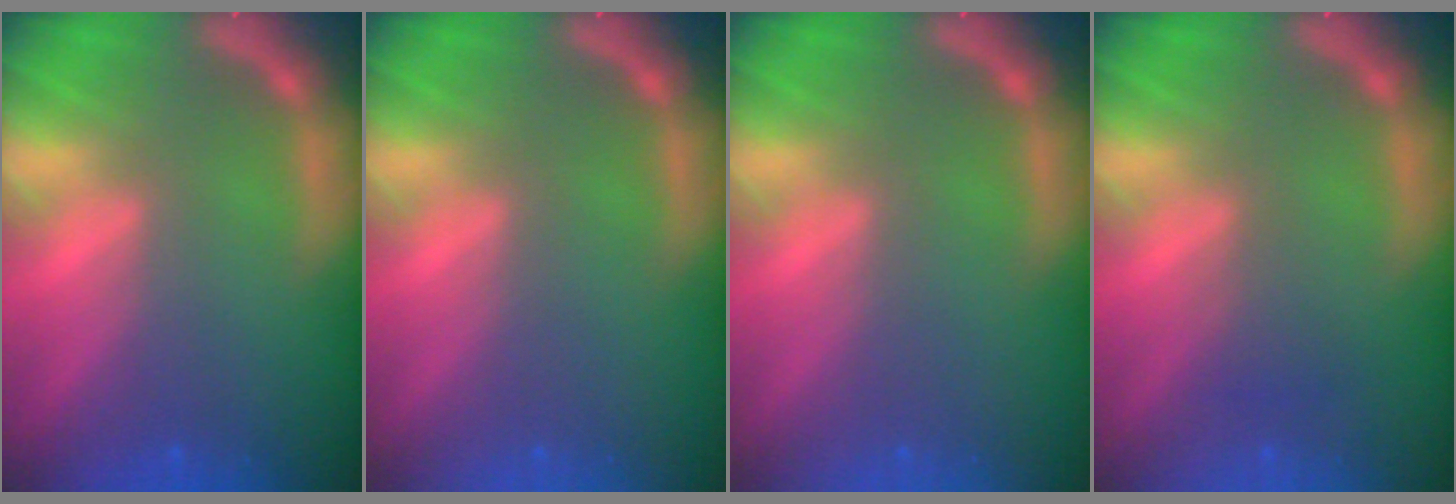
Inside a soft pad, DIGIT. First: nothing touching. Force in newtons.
{"total": 0.0}
{"total": 0.0}
{"total": 1.5}